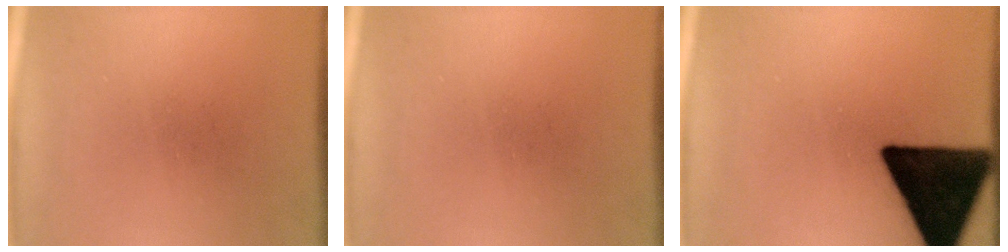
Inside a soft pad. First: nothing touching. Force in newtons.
{"total": 0.0}
{"total": 19.5}